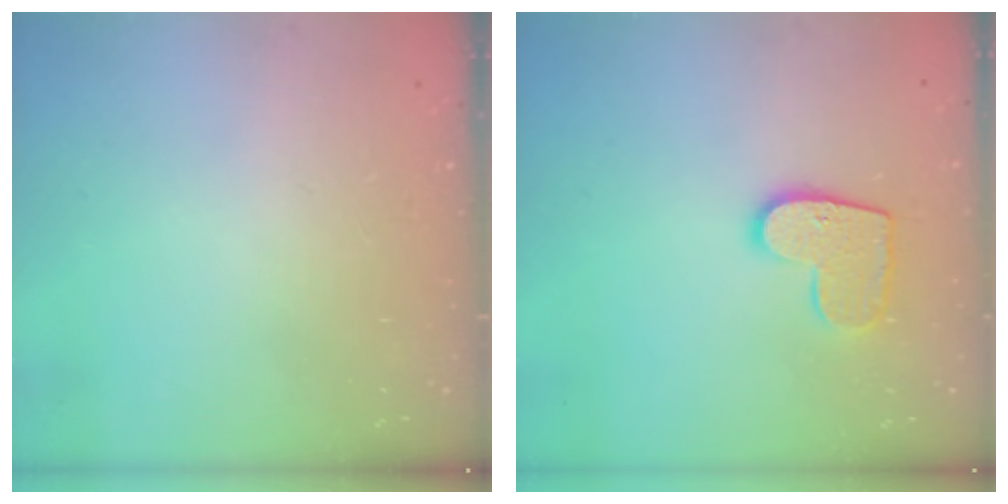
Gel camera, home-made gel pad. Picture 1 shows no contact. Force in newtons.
{"total": 10.3, "press": 10.3, "slide": 0.4}